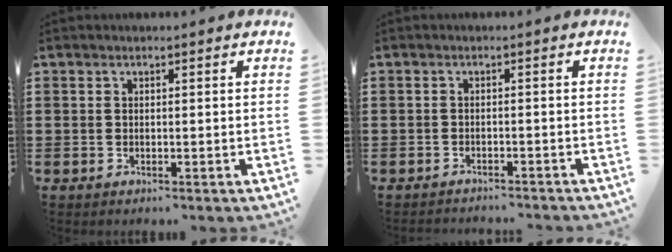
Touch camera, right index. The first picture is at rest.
{"total": 1.4, "force": [-1.4, -0.1, 0.0], "torque": [-0.003, 0.002, -0.030]}